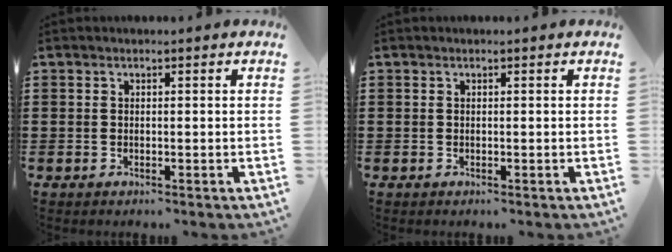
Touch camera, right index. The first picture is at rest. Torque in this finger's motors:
{"motor_torque": [0.73, 1.41, -0.02, 0.01]}